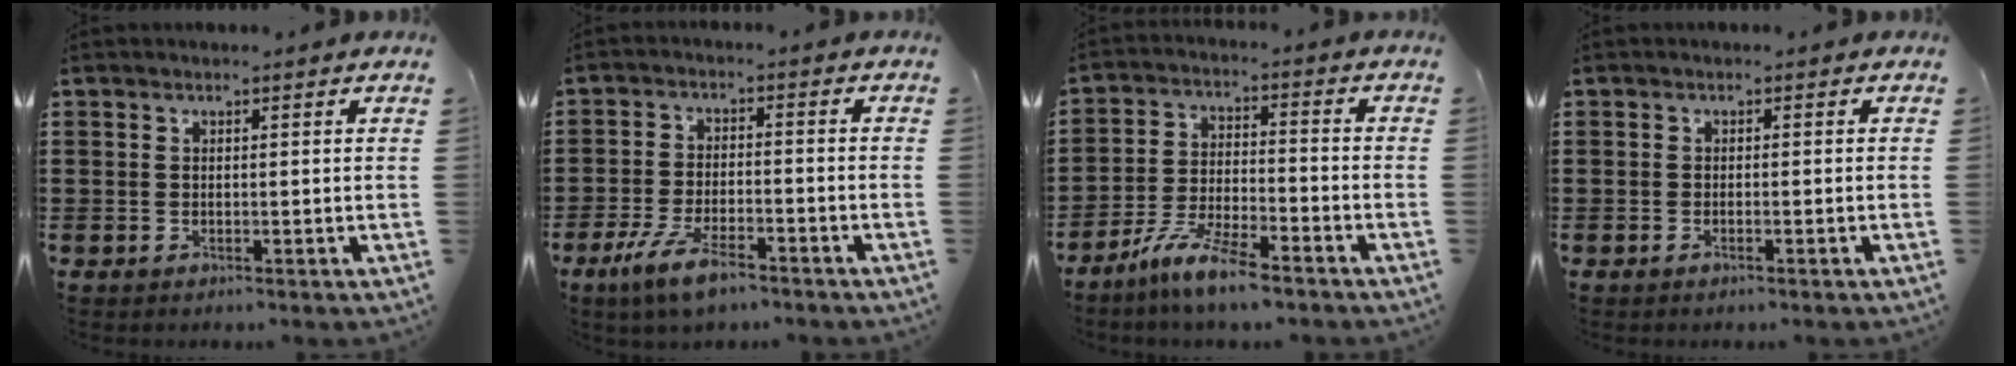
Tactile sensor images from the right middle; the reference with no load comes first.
{"total": 6.5, "force": [-4.3, 1.8, 4.6], "torque": [-0.101, -0.005, -0.080]}
{"total": 7.9, "force": [-6.5, 0.8, 4.5], "torque": [-0.103, -0.008, -0.125]}
{"total": 0.6, "force": [-0.3, 0.0, 0.5], "torque": [-0.010, -0.002, -0.006]}